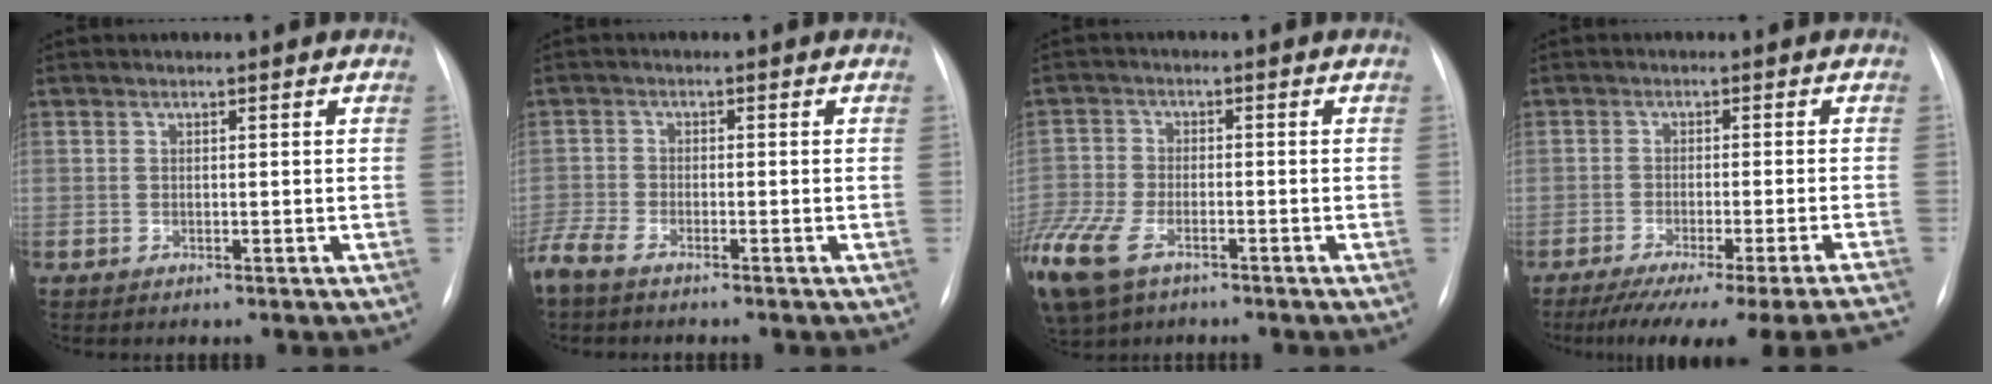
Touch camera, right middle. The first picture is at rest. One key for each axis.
{"total": 5.5, "fx": -4.5, "fy": 1.2, "fz": 3.0, "tx": -0.068, "ty": -0.009, "tz": -0.089}
{"total": 16.2, "fx": -9.5, "fy": 8.7, "fz": 9.8, "tx": -0.284, "ty": -0.026, "tz": -0.170}
{"total": 20.1, "fx": -17.8, "fy": -1.7, "fz": 9.2, "tx": -0.075, "ty": -0.051, "tz": -0.239}